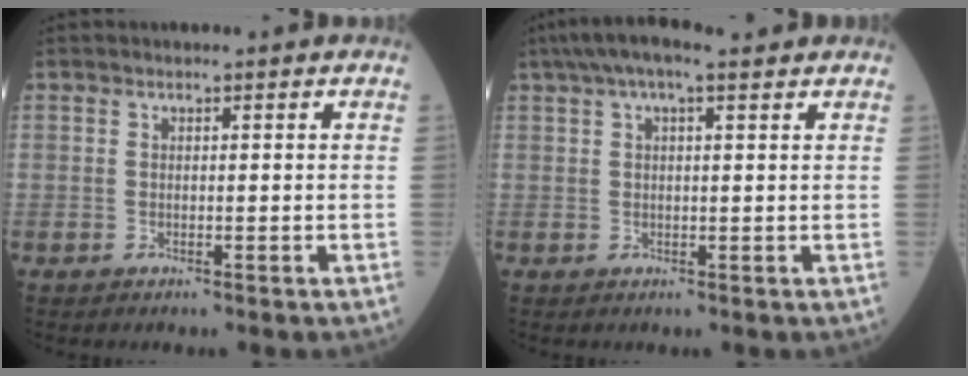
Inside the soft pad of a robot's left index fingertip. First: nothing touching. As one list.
[{"total": 7.5, "force": [5.3, 1.6, 5.1], "torque": [-0.092, 0.050, 0.088]}]